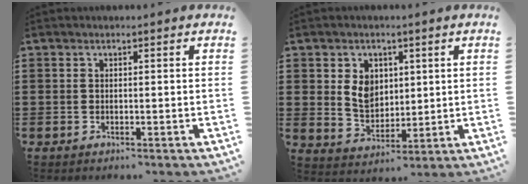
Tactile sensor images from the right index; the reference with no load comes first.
{"total": 5.8, "force": [1.6, 4.6, 3.1], "torque": [-0.060, 0.007, 0.025]}